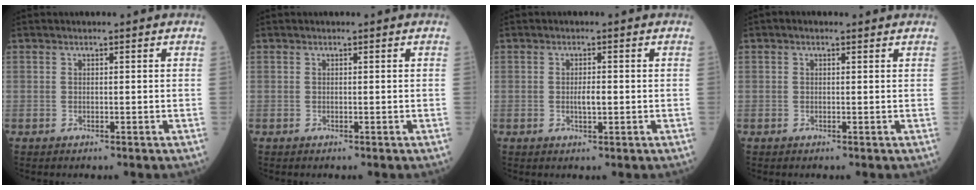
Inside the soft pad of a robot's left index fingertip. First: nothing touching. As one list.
[{"total": 0.0}, {"total": 1.9, "force": [-0.2, 0.5, 1.9], "torque": [-0.035, 0.001, -0.002]}, {"total": 0.8, "force": [0.4, 0.4, 0.5], "torque": [-0.013, 0.007, 0.002]}]